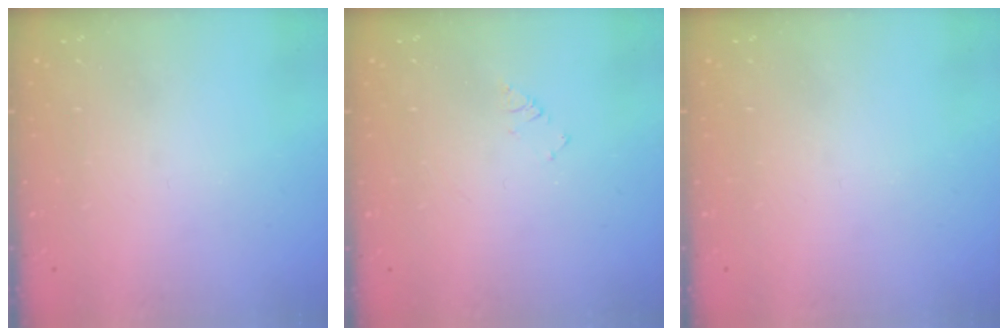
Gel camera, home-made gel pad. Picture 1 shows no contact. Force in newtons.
{"total": 4.1, "press": 4.1, "slide": 0.7}
{"total": 0.0}